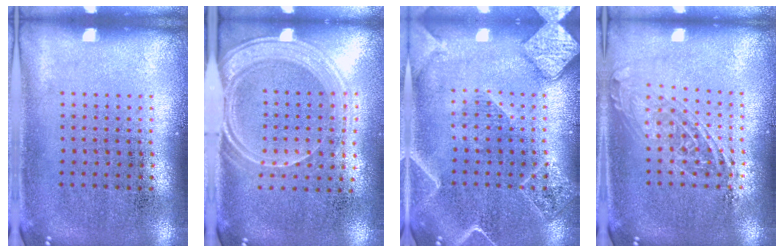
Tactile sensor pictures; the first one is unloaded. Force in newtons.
{"total": 1.8, "press": 1.5, "slide": 0.9}
{"total": 2.2, "press": 2.1, "slide": 0.5}
{"total": 1.5, "press": 1.2, "slide": 0.9}